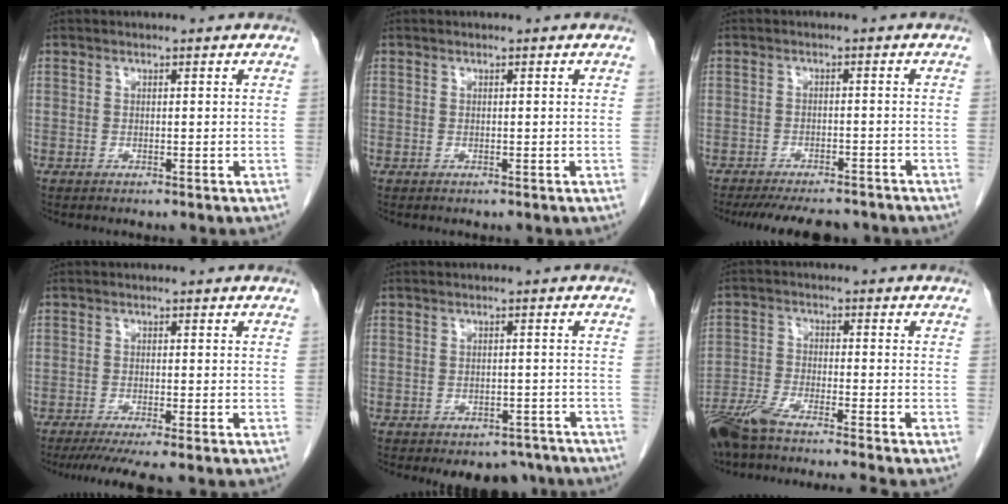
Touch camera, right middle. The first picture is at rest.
{"total": 0.0}
{"total": 11.4, "force": [-10.1, 2.9, 4.3], "torque": [-0.067, -0.002, -0.131]}
{"total": 6.1, "force": [-4.9, -0.3, 3.6], "torque": [-0.046, -0.015, -0.078]}
{"total": 6.7, "force": [-5.6, 3.5, 1.4], "torque": [0.003, 0.009, -0.065]}
{"total": 10.9, "force": [-9.6, -0.8, 5.3], "torque": [-0.087, -0.021, -0.163]}